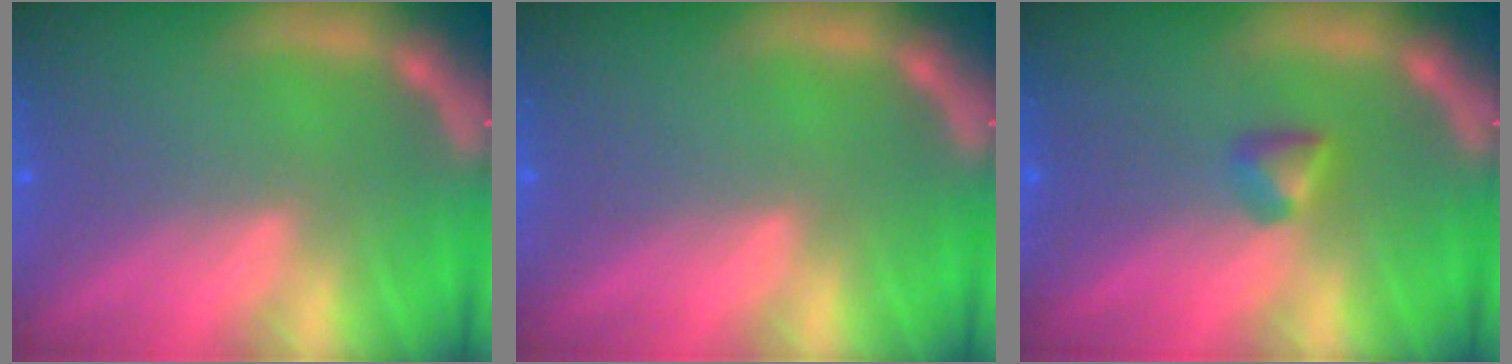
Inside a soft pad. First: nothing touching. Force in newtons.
{"total": 0.0}
{"total": 1.4}